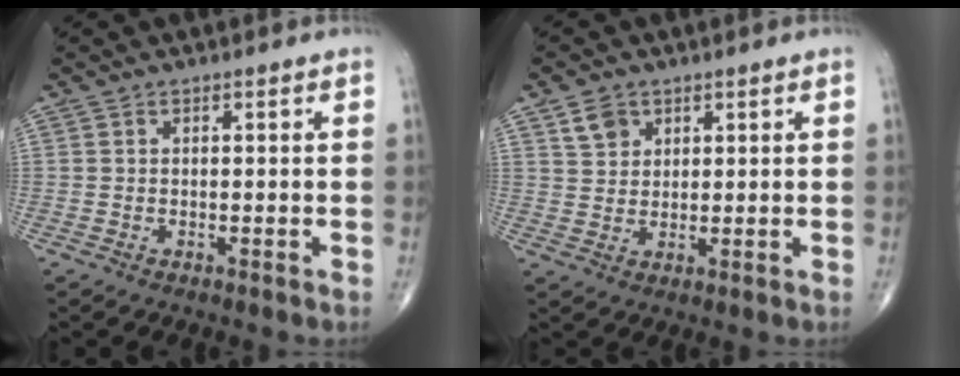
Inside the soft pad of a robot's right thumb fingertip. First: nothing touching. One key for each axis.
{"total": 4.3, "fx": 2.4, "fy": 3.2, "fz": 1.6, "tx": -0.014, "ty": -0.013, "tz": 0.047}